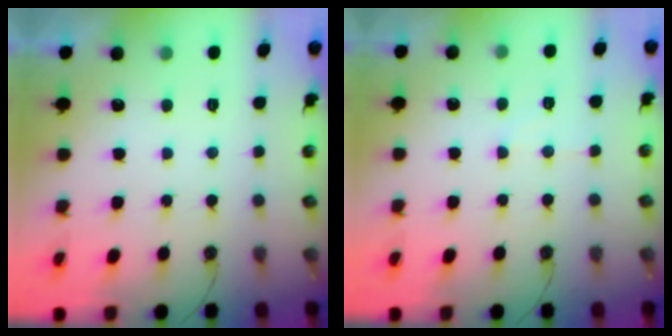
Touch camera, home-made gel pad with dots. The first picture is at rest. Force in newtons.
{"total": 5.5, "press": 5.5, "slide": 0.2}